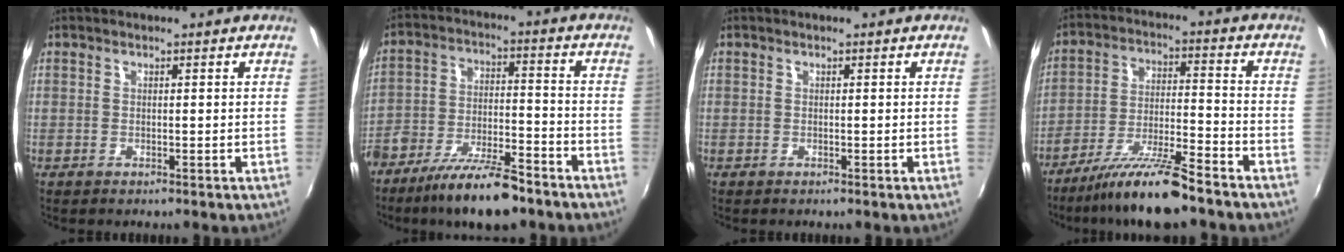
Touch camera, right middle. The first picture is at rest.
{"total": 13.5, "force": [-10.0, 4.0, 8.2], "torque": [-0.161, -0.011, -0.172]}
{"total": 0.0}
{"total": 12.2, "force": [-10.0, 0.8, 6.9], "torque": [-0.143, -0.010, -0.177]}